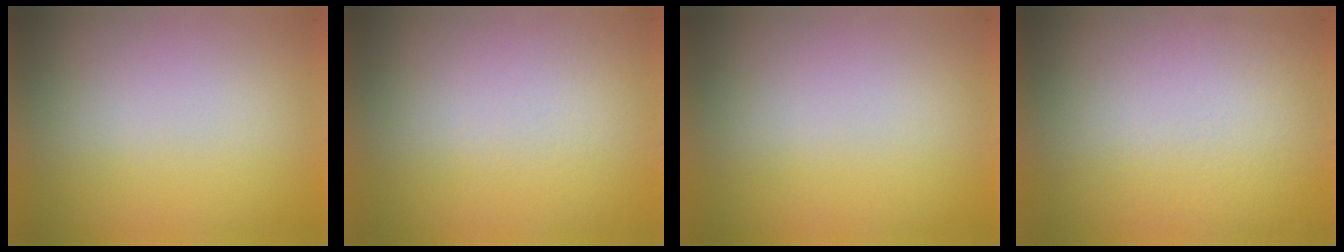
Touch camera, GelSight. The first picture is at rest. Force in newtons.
{"total": 2.5}
{"total": 0.0}
{"total": 2.9}